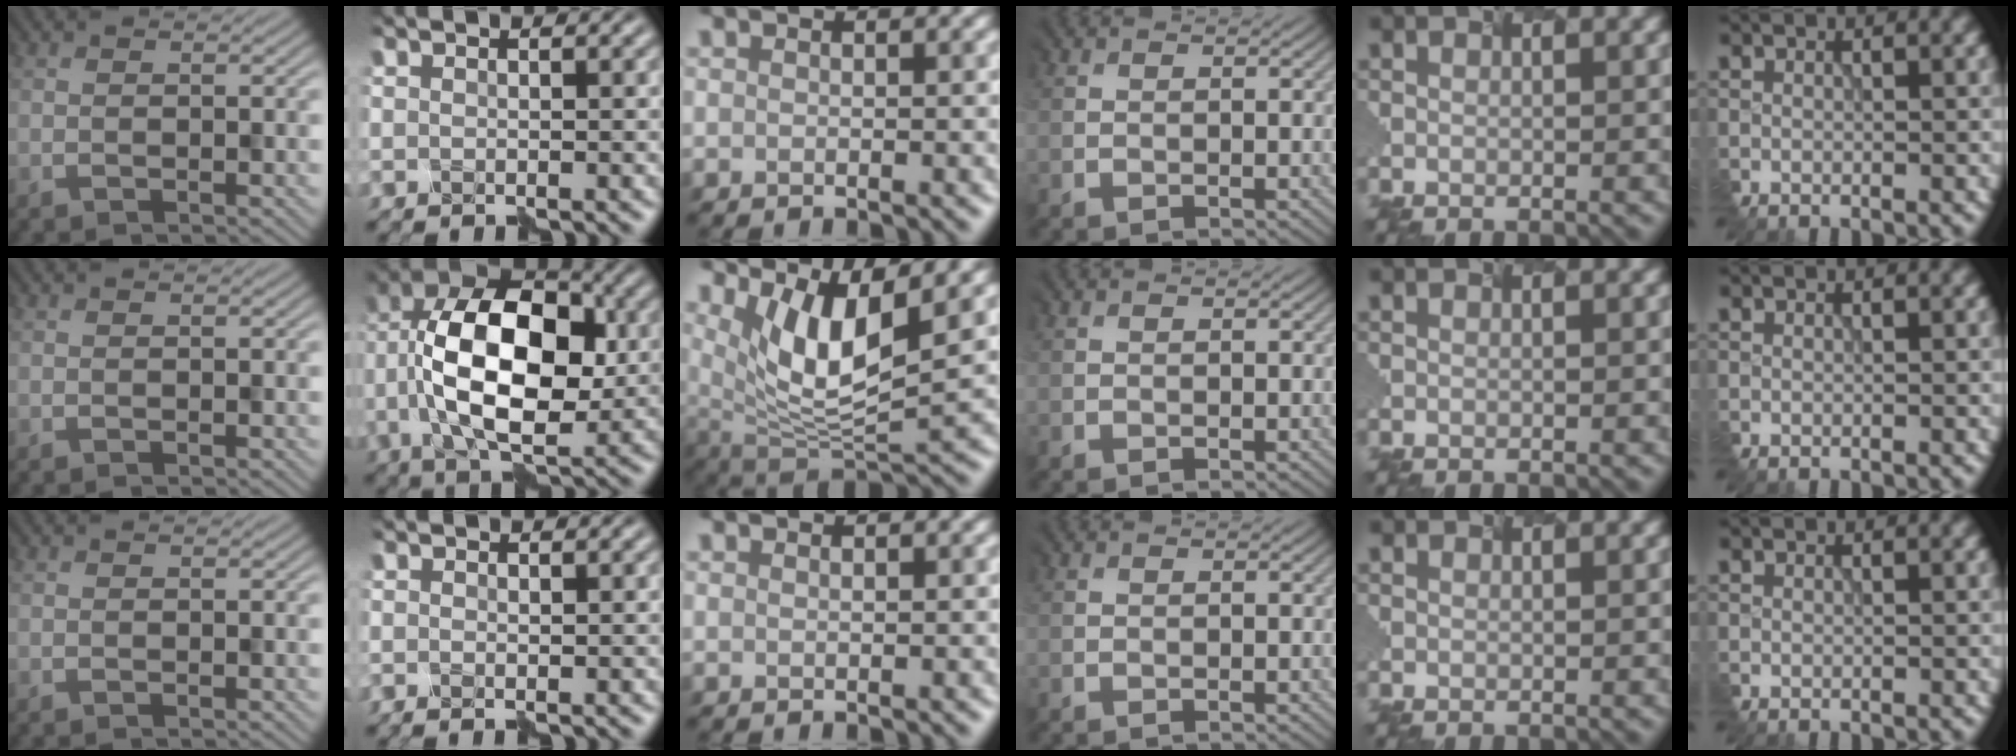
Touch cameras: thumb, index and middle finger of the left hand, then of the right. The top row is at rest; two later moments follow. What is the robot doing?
{"motion": "assemble", "object": "hinged jar"}